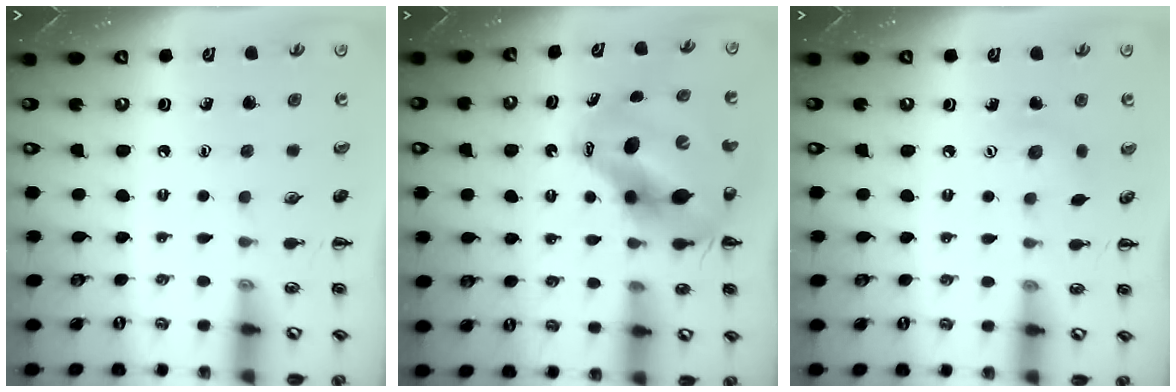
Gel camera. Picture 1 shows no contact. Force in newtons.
{"total": 13.3, "press": 12.9, "slide": 3.1}
{"total": 3.9, "press": 3.7, "slide": 1.0}